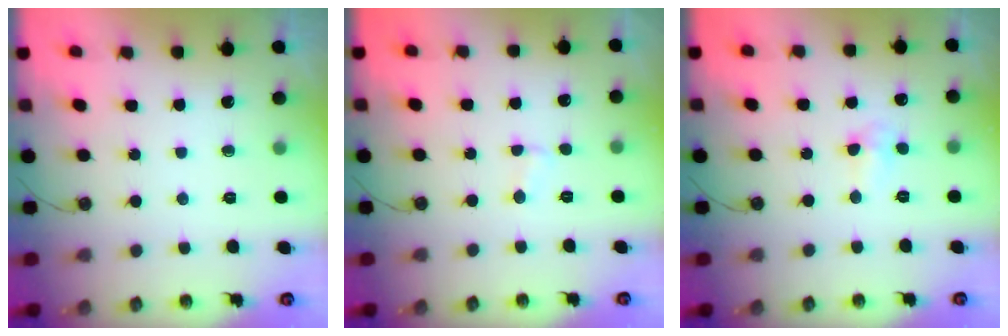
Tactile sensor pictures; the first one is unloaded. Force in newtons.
{"total": 2.3, "press": 2.3, "slide": 0.2}
{"total": 5.0, "press": 3.7, "slide": 3.4}